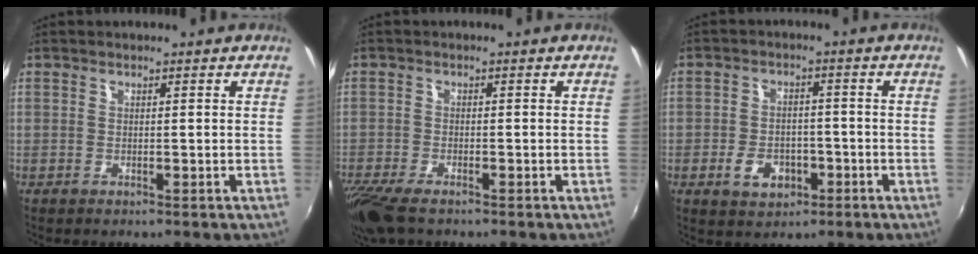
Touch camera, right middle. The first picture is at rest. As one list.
[{"total": 7.6, "force": [-5.8, 1.9, 4.6], "torque": [-0.116, -0.038, -0.111]}, {"total": 6.3, "force": [-2.8, 4.3, 3.6], "torque": [-0.083, 0.002, -0.043]}]